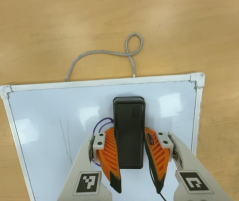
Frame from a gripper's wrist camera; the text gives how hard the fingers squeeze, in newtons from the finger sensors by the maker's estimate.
{"total": 10.7, "left": 10.5, "right": 10.9}